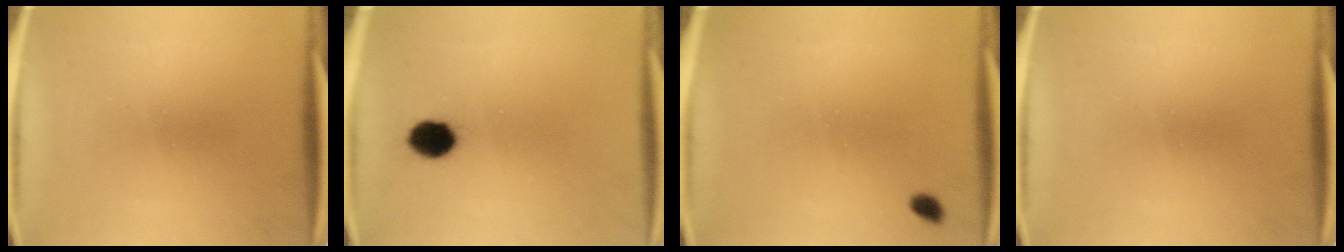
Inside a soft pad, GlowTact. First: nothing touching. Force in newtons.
{"total": 5.7}
{"total": 1.3}
{"total": 0.0}